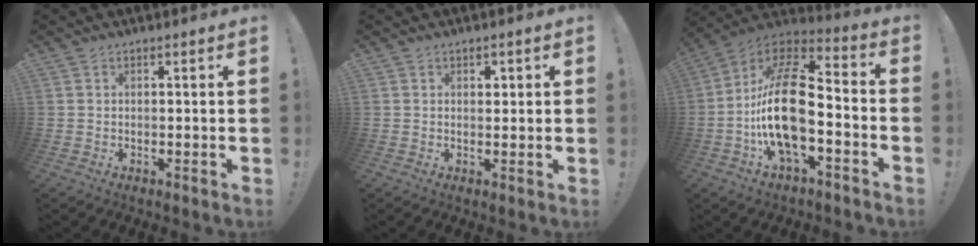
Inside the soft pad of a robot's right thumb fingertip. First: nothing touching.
{"total": 1.3, "force": [0.6, 1.1, 0.2], "torque": [0.016, -0.006, 0.006]}
{"total": 21.9, "force": [-4.9, 10.1, 18.8], "torque": [-0.373, 0.028, -0.083]}